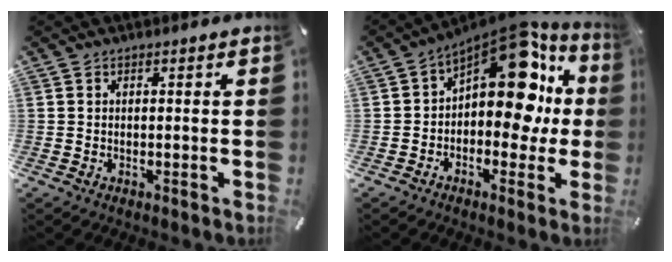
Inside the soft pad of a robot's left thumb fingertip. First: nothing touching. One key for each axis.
{"total": 15.8, "fx": 5.6, "fy": 8.6, "fz": 12.0, "tx": -0.162, "ty": -0.041, "tz": 0.093}